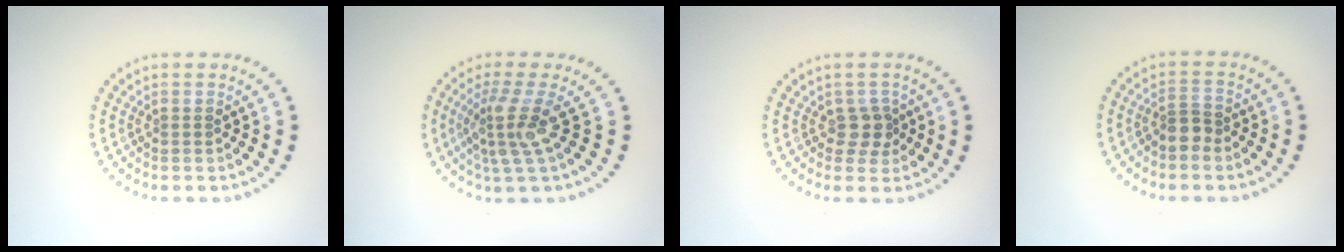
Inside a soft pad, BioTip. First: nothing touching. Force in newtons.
{"total": 3.6, "press": 2.5, "slide": 2.5}
{"total": 1.9, "press": 1.5, "slide": 1.1}
{"total": 1.9, "press": 1.6, "slide": 1.0}